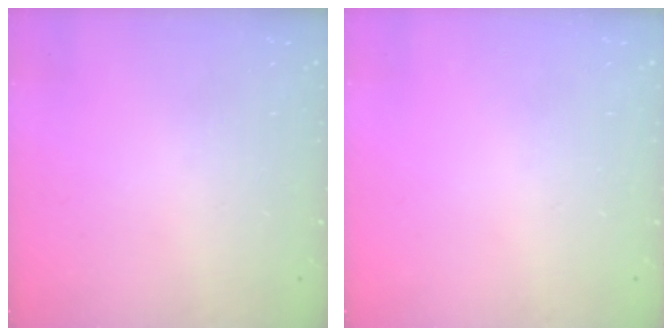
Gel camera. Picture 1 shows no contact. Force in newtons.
{"total": 0.0}